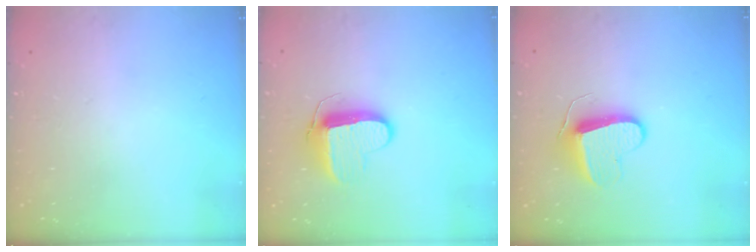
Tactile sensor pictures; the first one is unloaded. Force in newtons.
{"total": 10.0, "press": 10.0, "slide": 0.2}
{"total": 9.0, "press": 9.0, "slide": 0.1}